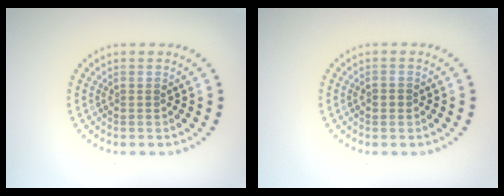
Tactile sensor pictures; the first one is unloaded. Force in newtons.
{"total": 1.3, "press": 1.3, "slide": 0.1}